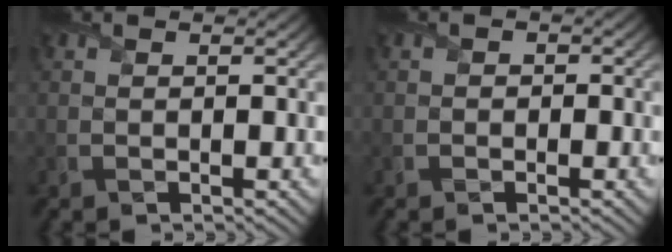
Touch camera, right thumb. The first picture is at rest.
{"total": 0.8, "force": [-0.4, 0.7, 0.1], "torque": [0.001, -0.004, -0.008]}